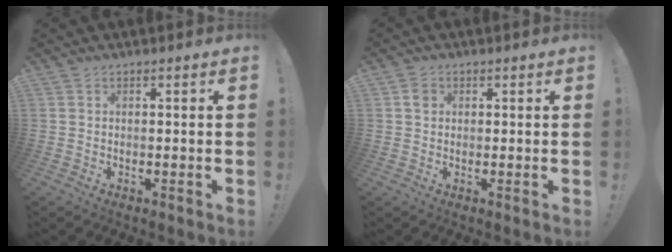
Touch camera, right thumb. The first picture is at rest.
{"total": 1.9, "force": [0.6, 1.7, 0.8], "torque": [-0.001, -0.004, 0.008]}